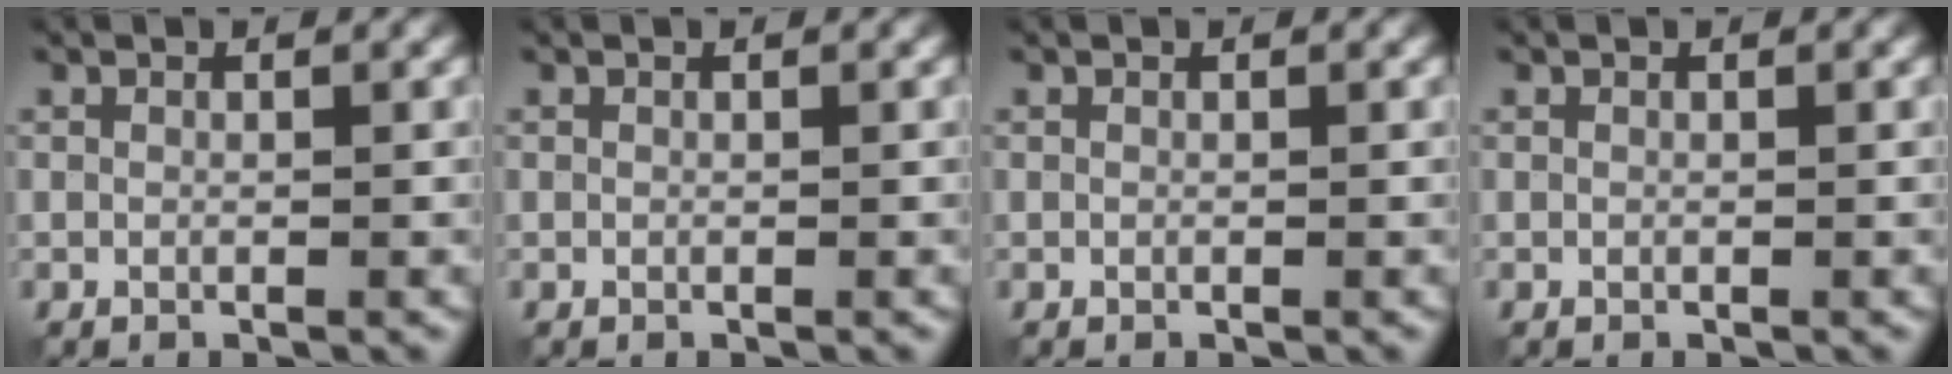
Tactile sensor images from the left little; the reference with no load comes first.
{"total": 0.0}
{"total": 0.0}
{"total": 0.0}